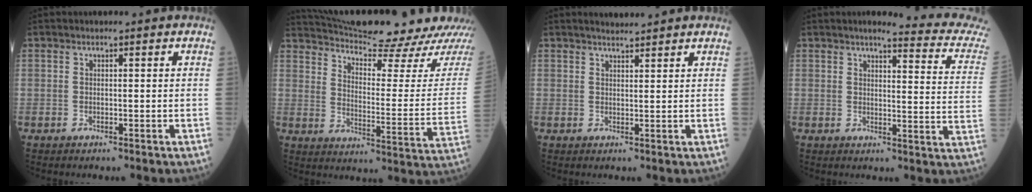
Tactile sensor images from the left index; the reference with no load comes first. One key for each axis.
{"total": 22.6, "fx": 21.0, "fy": 0.4, "fz": 8.3, "tx": -0.125, "ty": -0.068, "tz": 0.287}
{"total": 2.6, "fx": 2.5, "fy": 0.1, "fz": 0.7, "tx": -0.012, "ty": 0.013, "tz": 0.041}
{"total": 12.7, "fx": 12.0, "fy": -0.2, "fz": 4.1, "tx": -0.035, "ty": -0.068, "tz": 0.113}